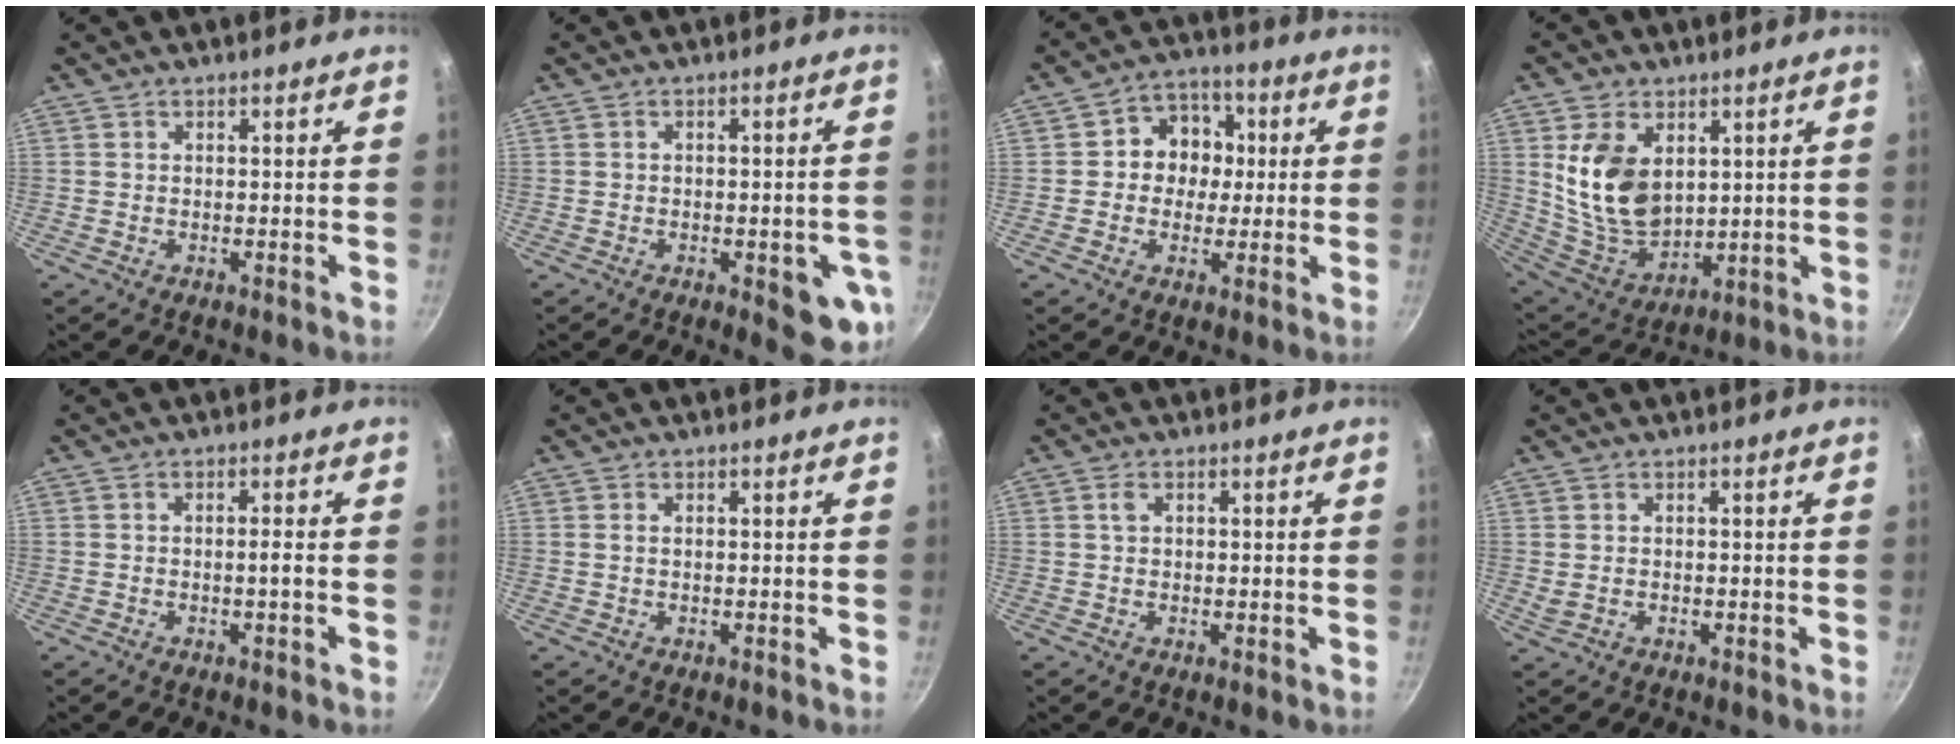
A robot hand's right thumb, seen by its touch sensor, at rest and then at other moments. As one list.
[{"total": 8.7, "force": [-2.6, 3.4, 7.5], "torque": [-0.064, 0.001, -0.031]}, {"total": 9.3, "force": [0.8, 8.2, 4.2], "torque": [-0.012, 0.013, -0.002]}, {"total": 14.7, "force": [3.6, 9.8, 10.4], "torque": [-0.172, -0.036, 0.087]}, {"total": 1.7, "force": [-0.6, 0.1, 1.6], "torque": [-0.030, 0.010, -0.011]}, {"total": 0.6, "force": [0.1, 0.3, 0.5], "torque": [-0.012, 0.002, 0.001]}, {"total": 1.9, "force": [0.4, 1.4, 1.2], "torque": [-0.021, 0.002, 0.003]}, {"total": 1.7, "force": [-0.1, 1.3, 1.1], "torque": [-0.020, -0.001, 0.002]}]